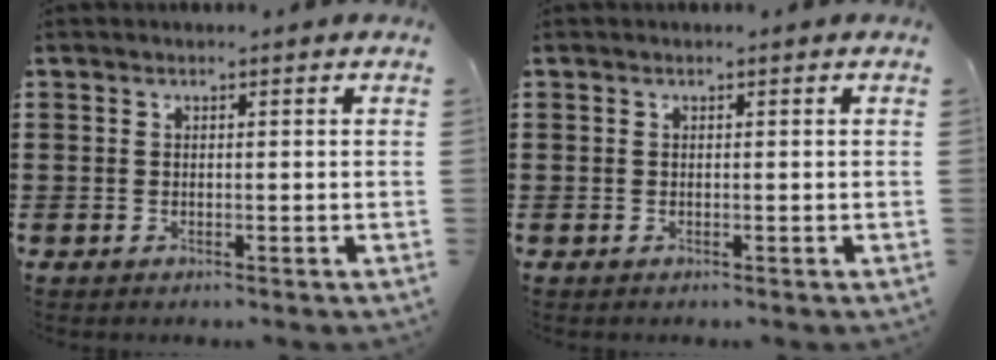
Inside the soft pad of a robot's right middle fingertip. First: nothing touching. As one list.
[{"total": 0.0}]